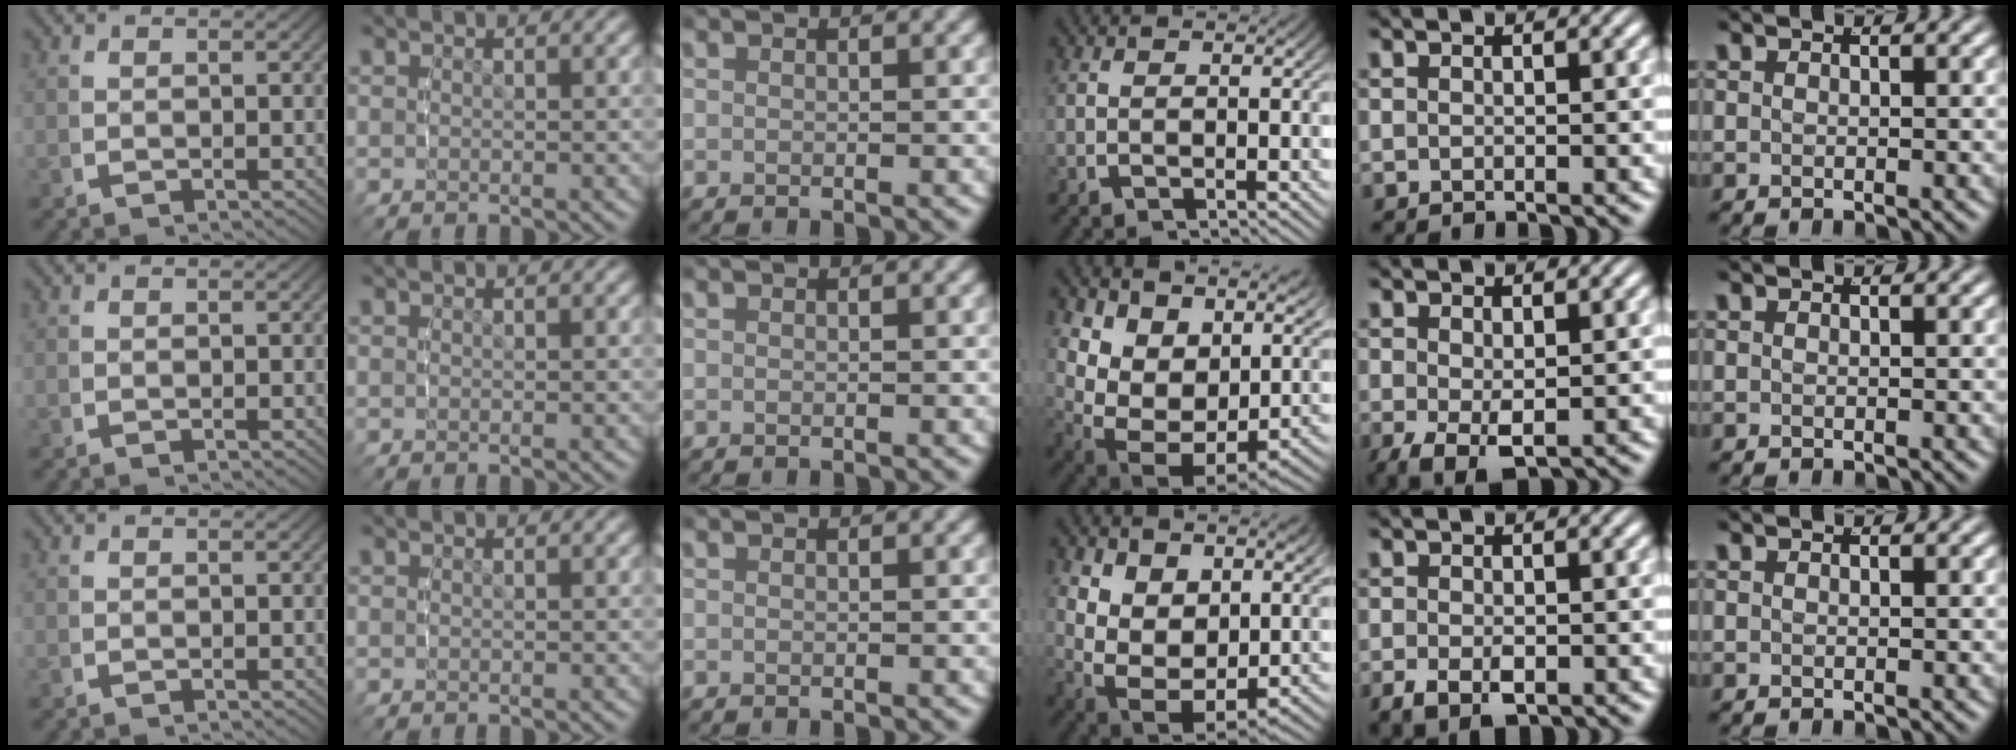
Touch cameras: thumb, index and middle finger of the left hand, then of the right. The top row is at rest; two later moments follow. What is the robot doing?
{"motion": "lift_and_place", "object": "air blower"}